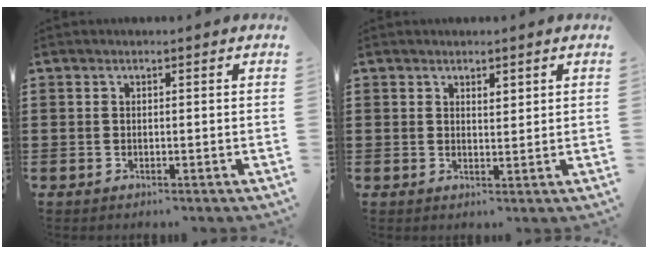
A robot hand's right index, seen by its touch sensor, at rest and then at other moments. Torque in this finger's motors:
{"motor_torque": [0.51, 0.28, 0.03, 0.04]}